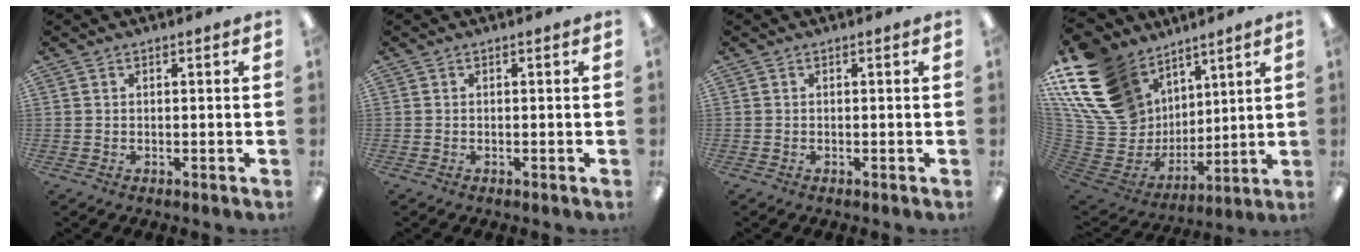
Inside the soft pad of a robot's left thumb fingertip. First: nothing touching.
{"total": 0.0}
{"total": 0.0}
{"total": 24.0, "force": [11.3, 17.7, 11.5], "torque": [-0.252, -0.067, 0.241]}